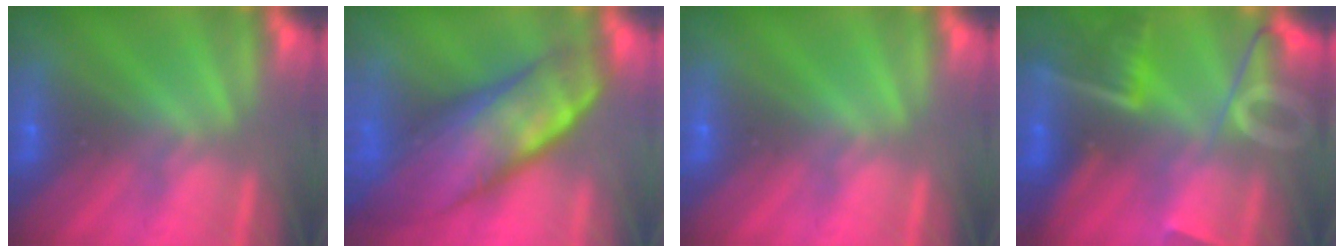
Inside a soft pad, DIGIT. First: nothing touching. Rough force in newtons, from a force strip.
{"total": 7.7}
{"total": 0.0}
{"total": 8.9}